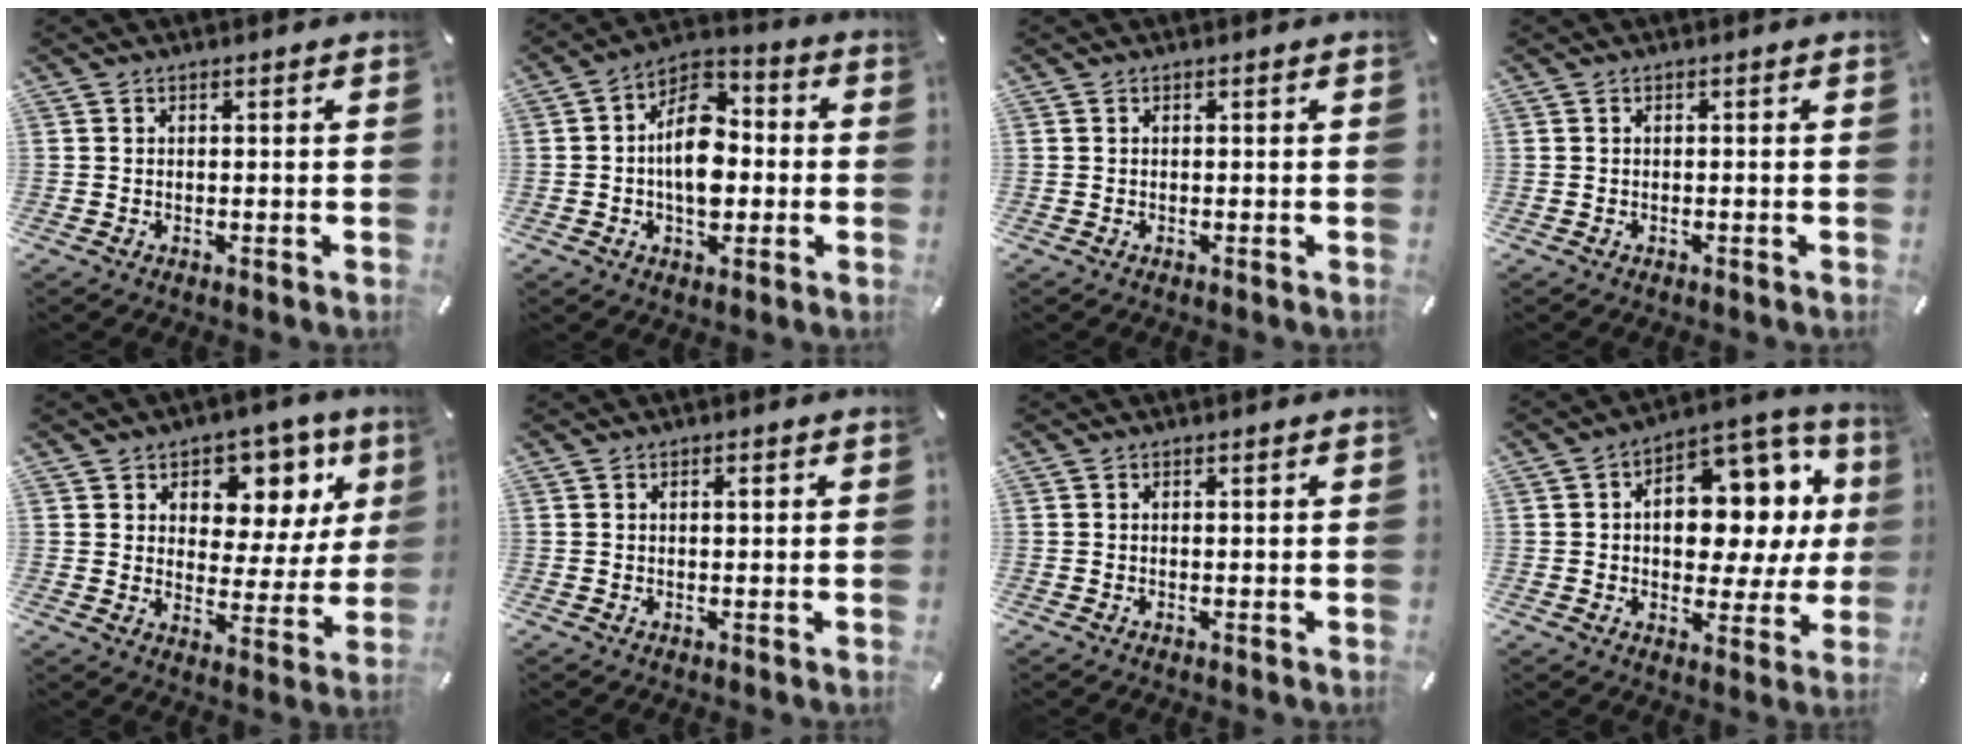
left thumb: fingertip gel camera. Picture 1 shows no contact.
{"total": 13.1, "force": [-1.1, 8.8, 9.7], "torque": [-0.171, 0.012, -0.017]}
{"total": 0.0}
{"total": 0.0}
{"total": 10.0, "force": [5.5, 7.4, 3.8], "torque": [-0.048, -0.046, 0.097]}
{"total": 1.3, "force": [0.5, 0.6, 1.0], "torque": [-0.012, 0.000, 0.007]}
{"total": 0.0}
{"total": 15.7, "force": [3.0, 9.8, 11.9], "torque": [-0.151, -0.025, 0.049]}